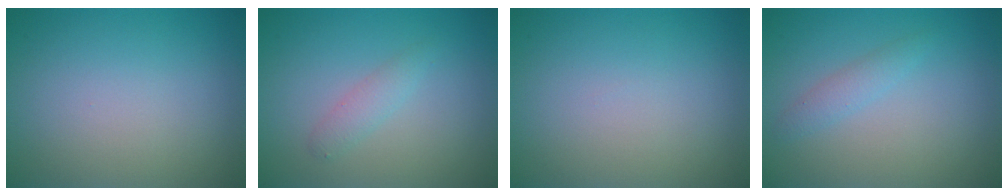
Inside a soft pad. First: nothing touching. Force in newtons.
{"total": 1.4, "press": 1.4, "slide": 0.0}
{"total": 0.0}
{"total": 1.4, "press": 1.4, "slide": 0.0}